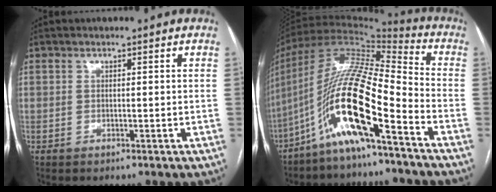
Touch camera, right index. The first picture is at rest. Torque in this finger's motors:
{"motor_torque": [2.14, 0.00, 0.88, 0.21]}